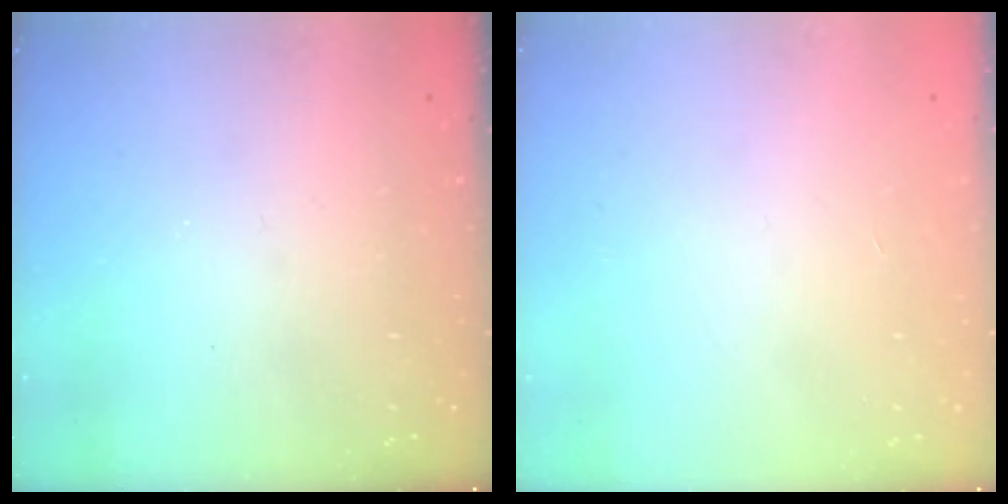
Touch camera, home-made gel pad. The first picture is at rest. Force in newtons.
{"total": 0.0}